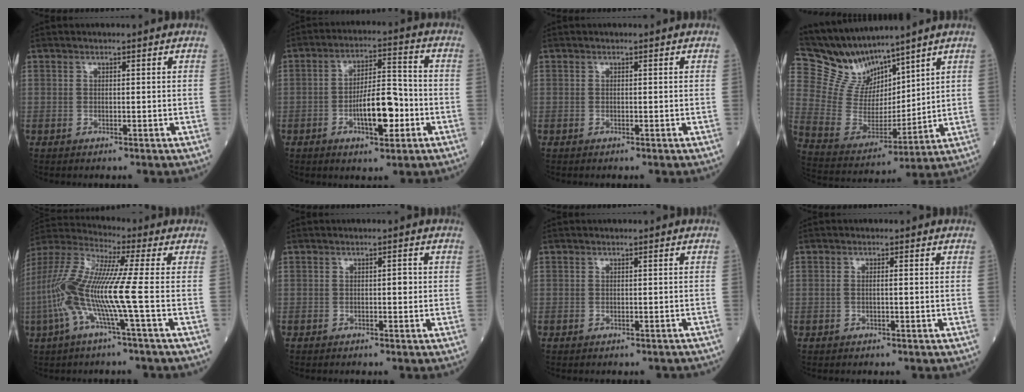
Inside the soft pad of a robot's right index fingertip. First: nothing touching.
{"total": 9.8, "force": [-3.2, 3.3, 8.7], "torque": [-0.156, 0.015, -0.049]}
{"total": 0.0}
{"total": 12.1, "force": [11.4, 3.1, 2.8], "torque": [-0.087, 0.012, 0.243]}
{"total": 14.5, "force": [-2.9, 0.0, 14.2], "torque": [-0.314, 0.006, -0.071]}
{"total": 1.4, "force": [-0.2, 0.7, 1.2], "torque": [-0.027, 0.010, -0.002]}
{"total": 2.0, "force": [-1.4, 1.2, 0.8], "torque": [-0.018, 0.009, -0.011]}
{"total": 1.3, "force": [-0.1, 0.5, 1.2], "torque": [-0.034, 0.006, 0.000]}